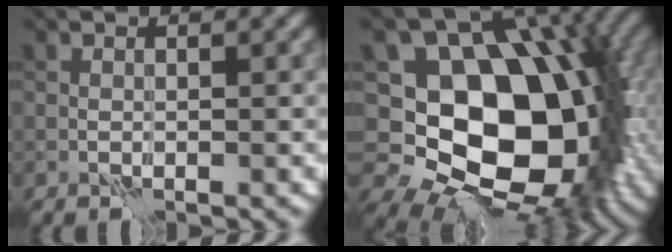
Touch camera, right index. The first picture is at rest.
{"total": 15.7, "force": [-1.2, 11.2, 11.0], "torque": [-0.135, -0.011, -0.019]}